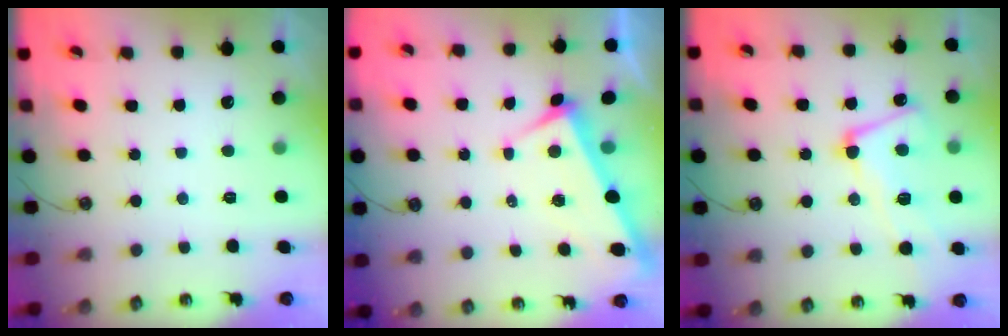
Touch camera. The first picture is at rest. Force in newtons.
{"total": 3.8, "press": 3.8, "slide": 0.2}
{"total": 7.3, "press": 7.1, "slide": 1.6}